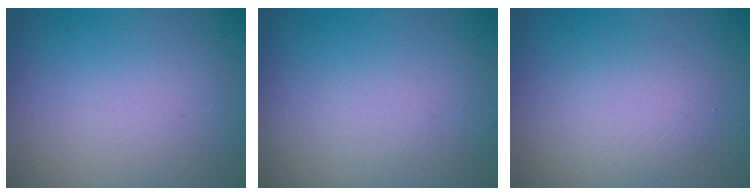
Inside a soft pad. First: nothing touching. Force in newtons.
{"total": 0.7, "press": 0.7, "slide": 0.1}
{"total": 2.6, "press": 2.6, "slide": 0.2}